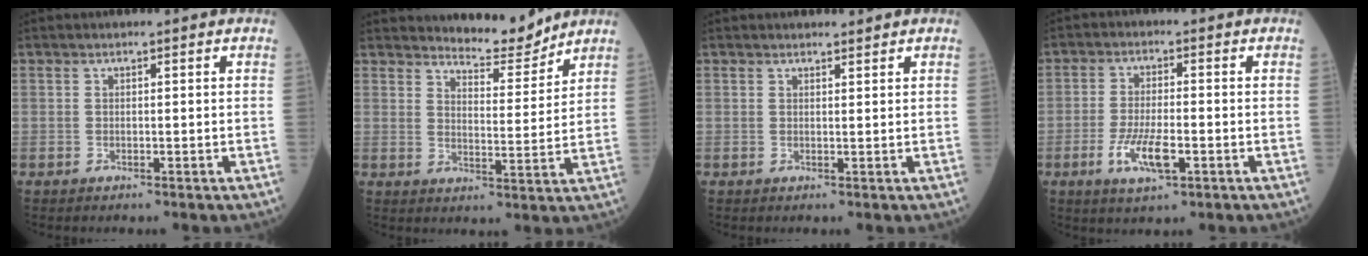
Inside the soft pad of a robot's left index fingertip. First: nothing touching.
{"total": 6.3, "force": [6.2, 0.7, 0.6], "torque": [-0.018, -0.020, 0.095]}
{"total": 1.5, "force": [1.4, 0.2, 0.2], "torque": [-0.005, 0.003, 0.024]}
{"total": 6.5, "force": [-2.5, 1.8, 5.7], "torque": [-0.119, -0.008, -0.043]}